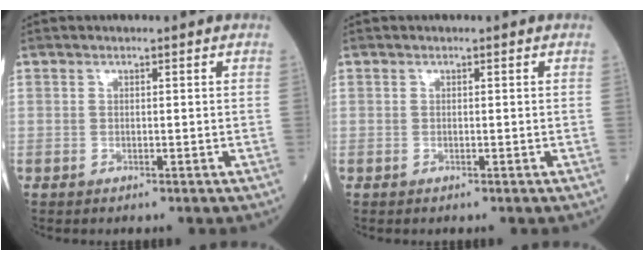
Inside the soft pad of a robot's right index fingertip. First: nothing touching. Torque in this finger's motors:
{"motor_torque": [0.05, 0.03, 0.03, 0.00]}